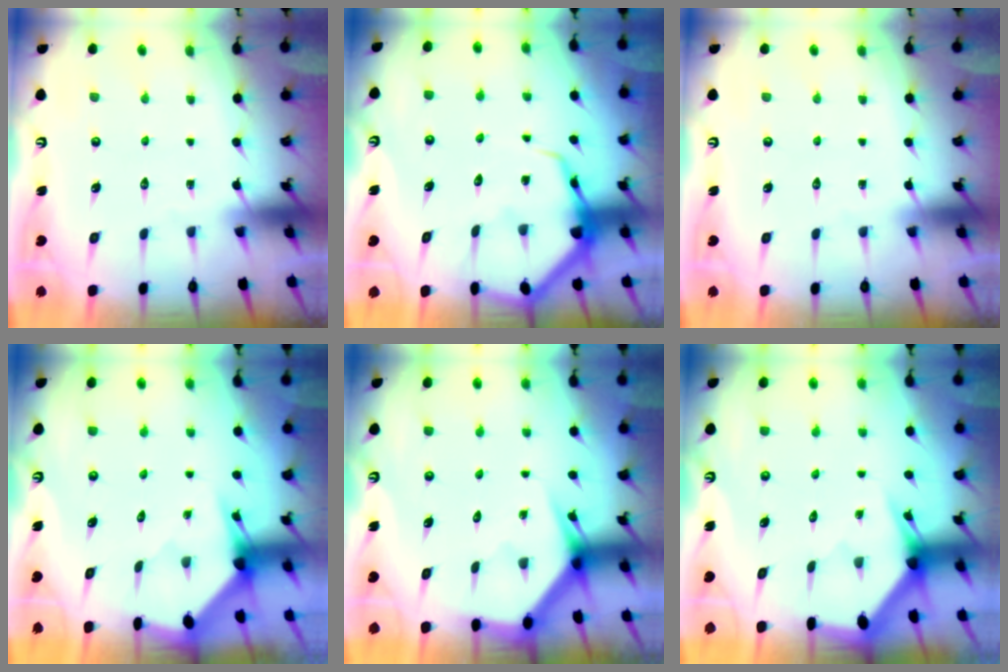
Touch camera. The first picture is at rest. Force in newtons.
{"total": 7.7, "press": 7.7, "slide": 0.8}
{"total": 0.0}
{"total": 3.0, "press": 3.0, "slide": 0.2}
{"total": 3.3, "press": 3.3, "slide": 0.3}
{"total": 3.0, "press": 3.0, "slide": 0.1}